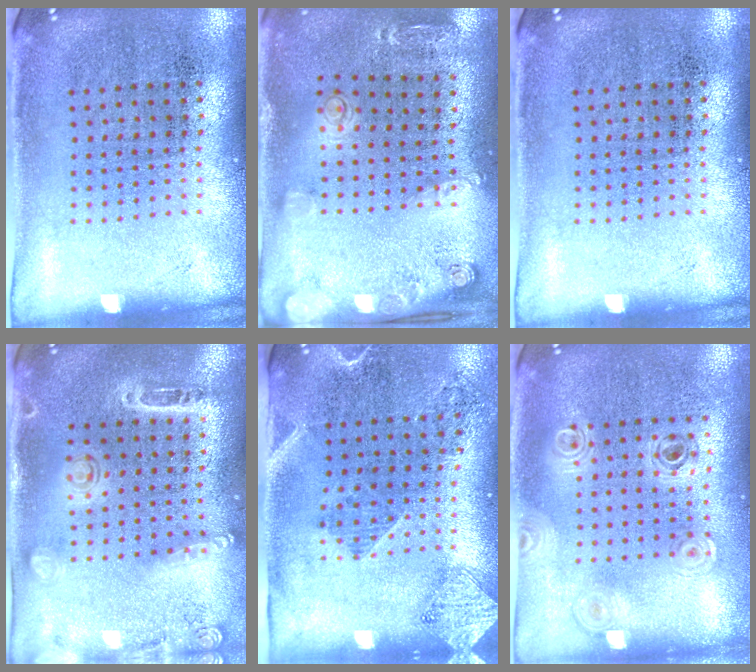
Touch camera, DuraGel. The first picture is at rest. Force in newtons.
{"total": 1.5, "press": 1.4, "slide": 0.7}
{"total": 0.0}
{"total": 1.6, "press": 1.4, "slide": 0.7}
{"total": 1.7, "press": 1.4, "slide": 1.0}
{"total": 0.9, "press": 0.9, "slide": 0.1}